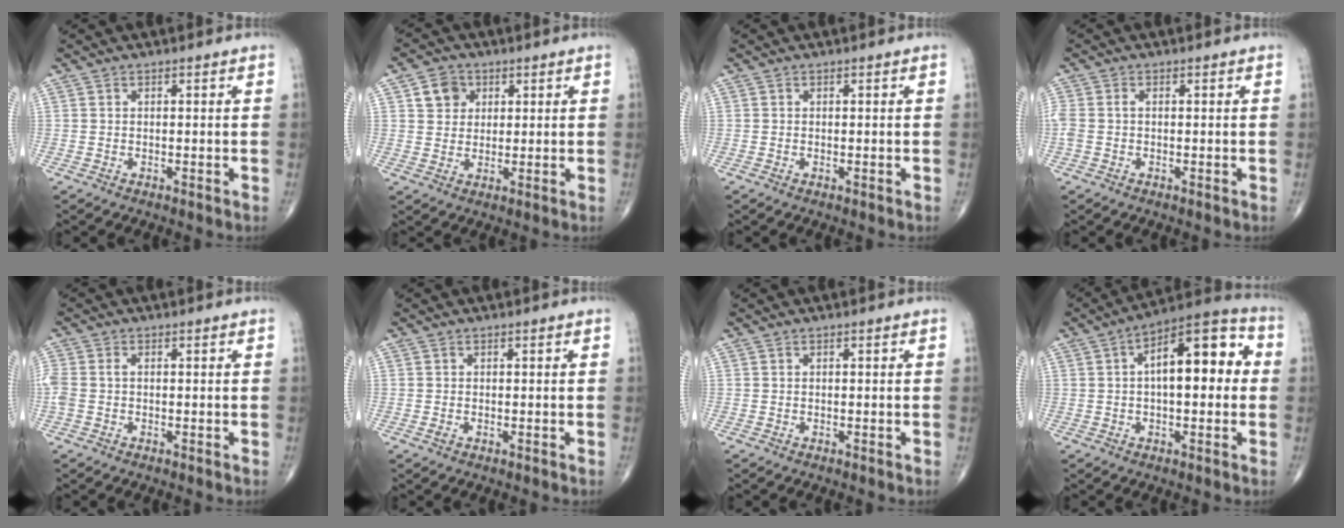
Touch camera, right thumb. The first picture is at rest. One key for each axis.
{"total": 5.3, "fx": 2.0, "fy": 4.5, "fz": 1.9, "tx": -0.007, "ty": -0.005, "tz": 0.032}
{"total": 0.0}
{"total": 2.5, "fx": -0.2, "fy": 1.6, "fz": 1.9, "tx": -0.061, "ty": 0.008, "tz": -0.005}
{"total": 3.4, "fx": -0.2, "fy": 2.3, "fz": 2.6, "tx": -0.080, "ty": 0.011, "tz": -0.005}
{"total": 0.7, "fx": -0.2, "fy": 0.5, "fz": 0.5, "tx": -0.013, "ty": 0.001, "tz": -0.003}
{"total": 0.0}
{"total": 15.3, "fx": 2.0, "fy": 6.7, "fz": 13.5, "tx": -0.180, "ty": 0.038, "tz": 0.022}